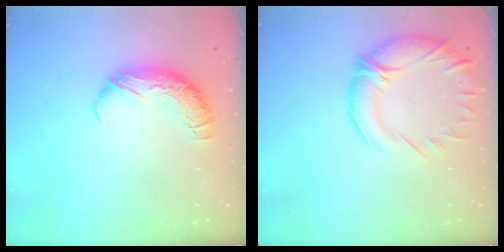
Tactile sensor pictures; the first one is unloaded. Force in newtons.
{"total": 7.7, "press": 6.0, "slide": 4.9}